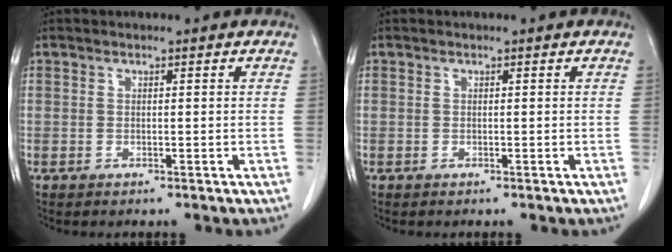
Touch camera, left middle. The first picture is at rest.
{"total": 0.0}